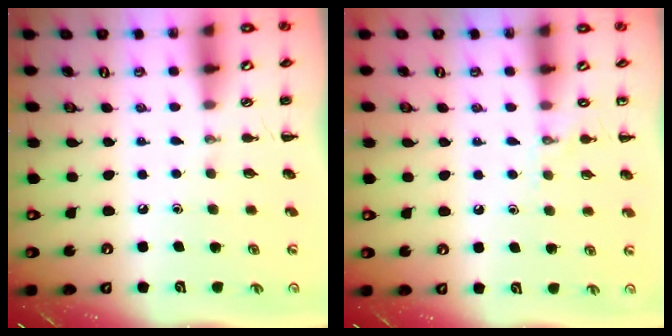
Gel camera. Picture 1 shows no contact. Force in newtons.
{"total": 5.6, "press": 5.3, "slide": 1.6}